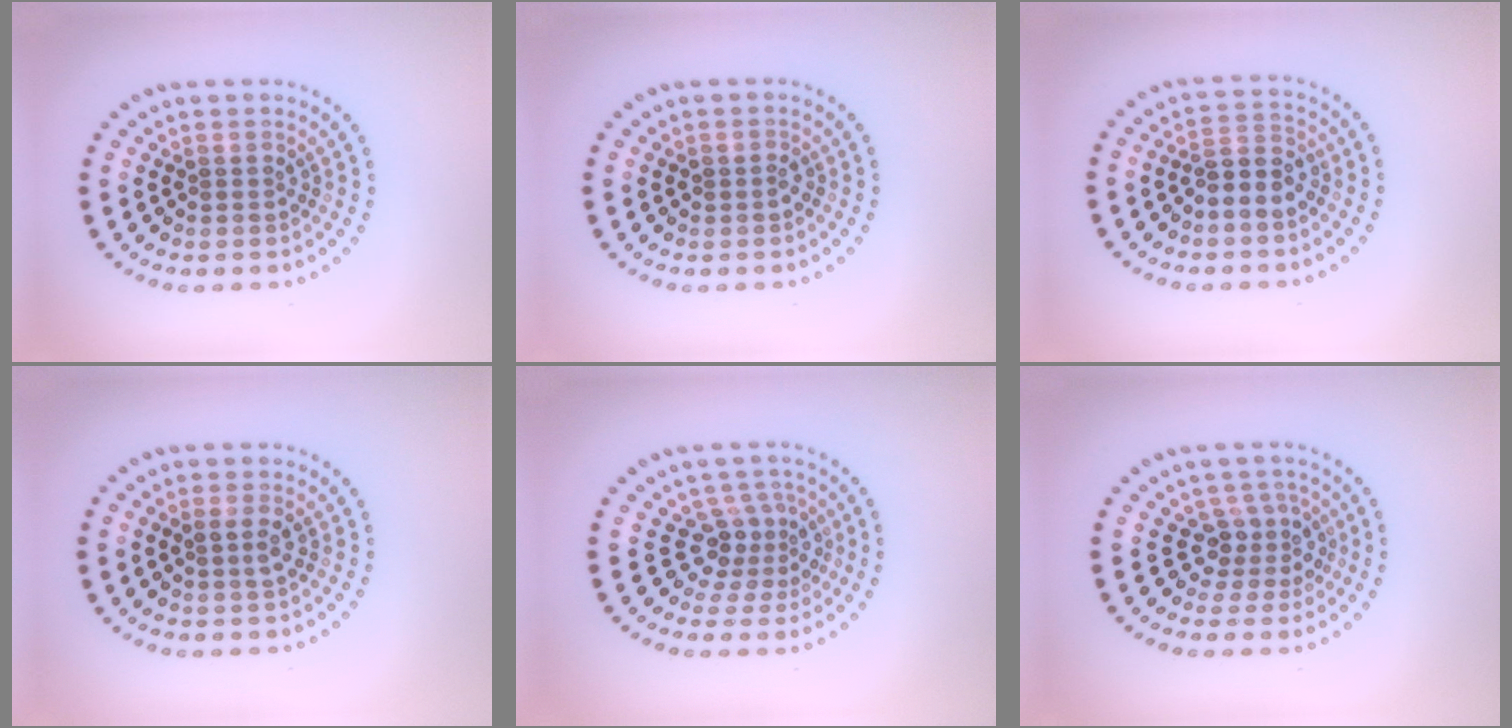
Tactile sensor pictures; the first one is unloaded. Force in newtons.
{"total": 0.8, "press": 0.8, "slide": 0.1}
{"total": 2.9, "press": 2.7, "slide": 1.1}
{"total": 1.3, "press": 1.2, "slide": 0.4}
{"total": 3.1, "press": 2.2, "slide": 2.2}
{"total": 2.7, "press": 2.0, "slide": 1.8}